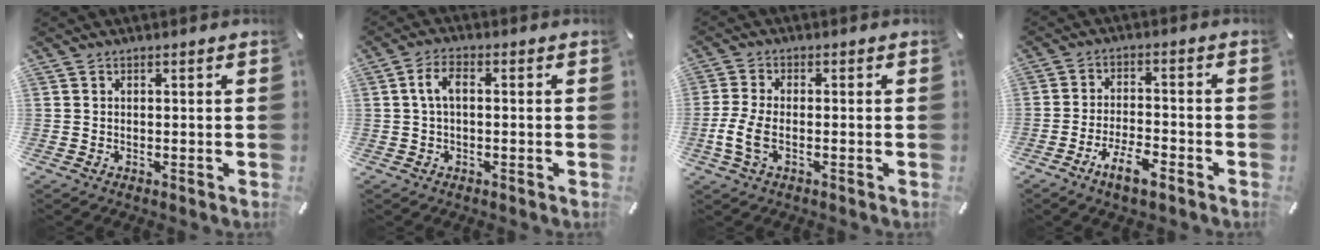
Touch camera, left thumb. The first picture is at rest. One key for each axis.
{"total": 4.5, "fx": 0.2, "fy": 2.1, "fz": 4.0, "tx": -0.083, "ty": 0.009, "tz": 0.002}
{"total": 6.3, "fx": -1.7, "fy": 2.8, "fz": 5.4, "tx": -0.122, "ty": -0.006, "tz": -0.032}
{"total": 7.5, "fx": -4.8, "fy": 2.8, "fz": 5.0, "tx": -0.094, "ty": 0.018, "tz": -0.086}